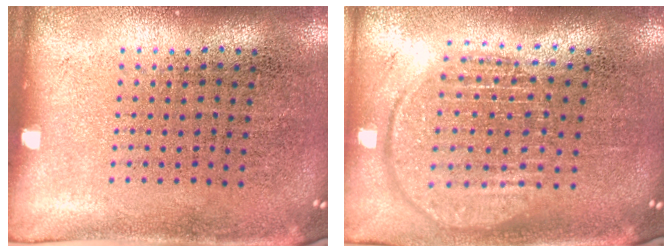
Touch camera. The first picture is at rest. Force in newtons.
{"total": 1.9, "press": 1.7, "slide": 1.0}